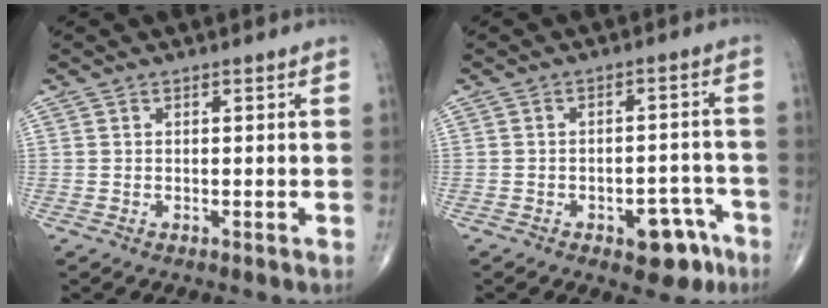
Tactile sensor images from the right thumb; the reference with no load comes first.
{"total": 8.2, "force": [-4.5, 4.3, 5.3], "torque": [-0.043, 0.040, -0.053]}